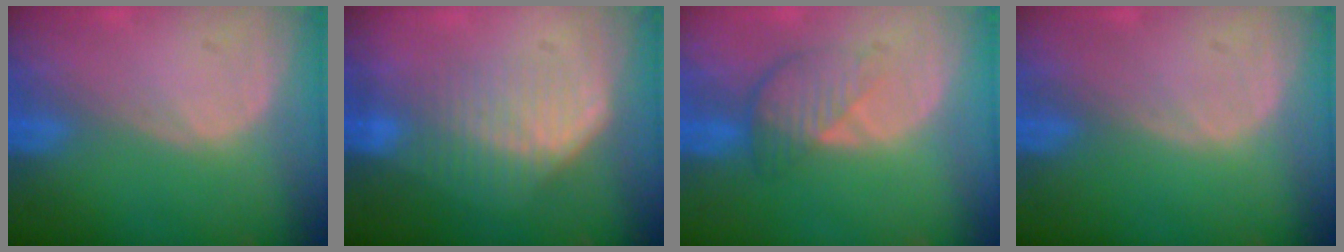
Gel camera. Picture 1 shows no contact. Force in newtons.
{"total": 7.6, "press": 6.5, "slide": 3.9}
{"total": 4.6, "press": 4.2, "slide": 2.0}
{"total": 0.0}